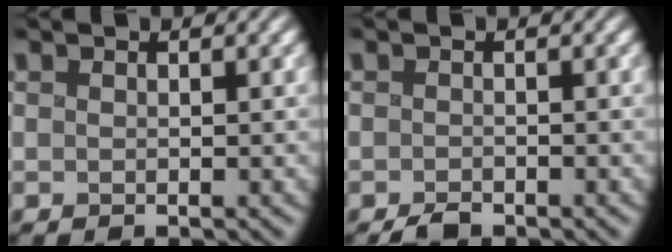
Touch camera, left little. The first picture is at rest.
{"total": 1.6, "force": [-1.5, 0.5, 0.4], "torque": [-0.004, -0.005, -0.029]}